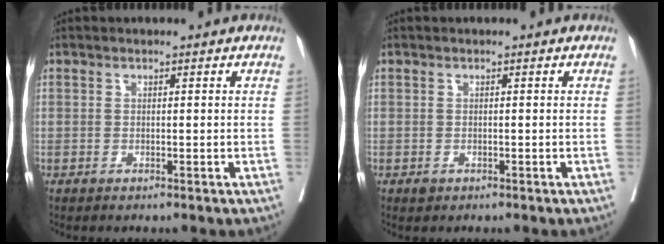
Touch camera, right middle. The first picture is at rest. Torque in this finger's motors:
{"motor_torque": [0.22, -0.14, 0.02, 0.01]}